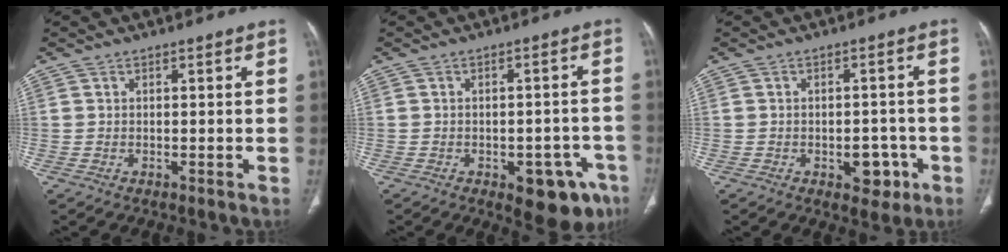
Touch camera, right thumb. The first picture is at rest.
{"total": 10.8, "force": [-5.7, 5.2, 7.6], "torque": [-0.061, 0.025, -0.066]}
{"total": 5.5, "force": [-2.2, 3.5, 3.6], "torque": [-0.022, 0.013, -0.022]}